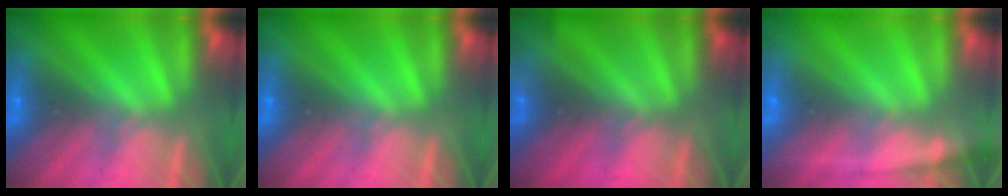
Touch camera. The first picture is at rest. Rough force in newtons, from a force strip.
{"total": 0.0}
{"total": 2.4}
{"total": 1.4}